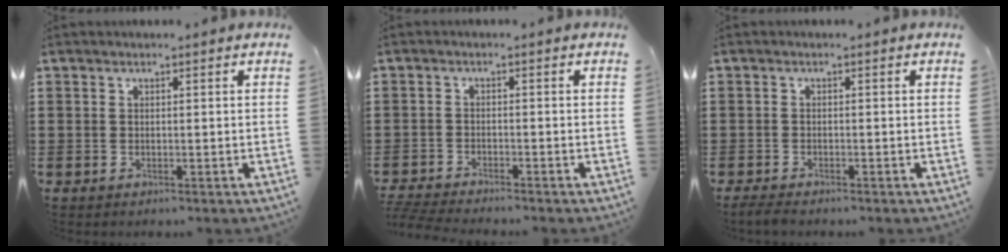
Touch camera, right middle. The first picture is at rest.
{"total": 2.8, "force": [-2.8, 0.0, 0.4], "torque": [-0.022, -0.005, -0.062]}
{"total": 1.3, "force": [-1.1, 0.1, 0.5], "torque": [-0.019, -0.005, -0.024]}